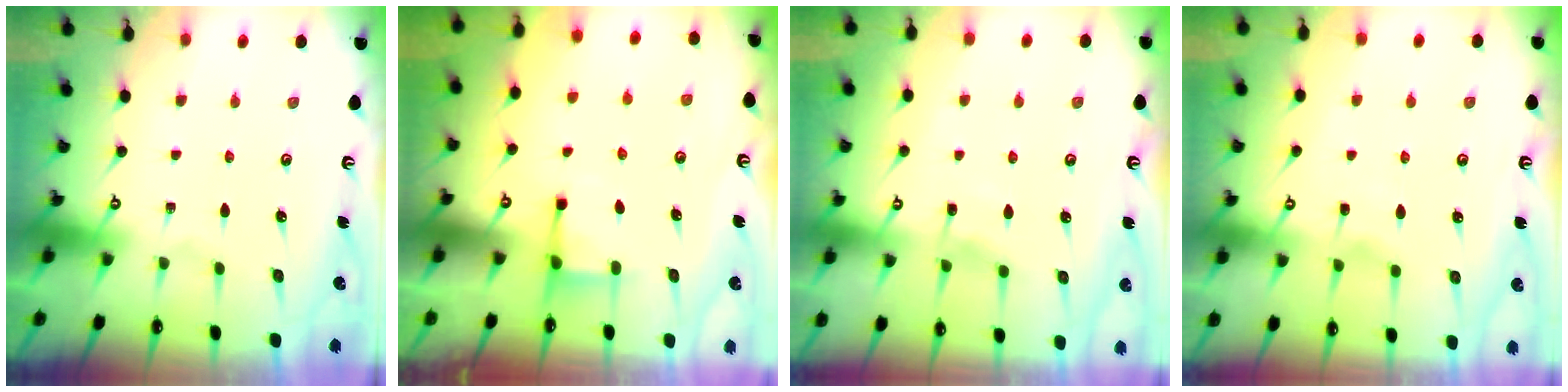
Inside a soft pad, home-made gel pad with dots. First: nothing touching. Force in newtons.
{"total": 2.5, "press": 2.4, "slide": 0.5}
{"total": 5.3, "press": 5.3, "slide": 0.6}
{"total": 2.6, "press": 2.6, "slide": 0.3}